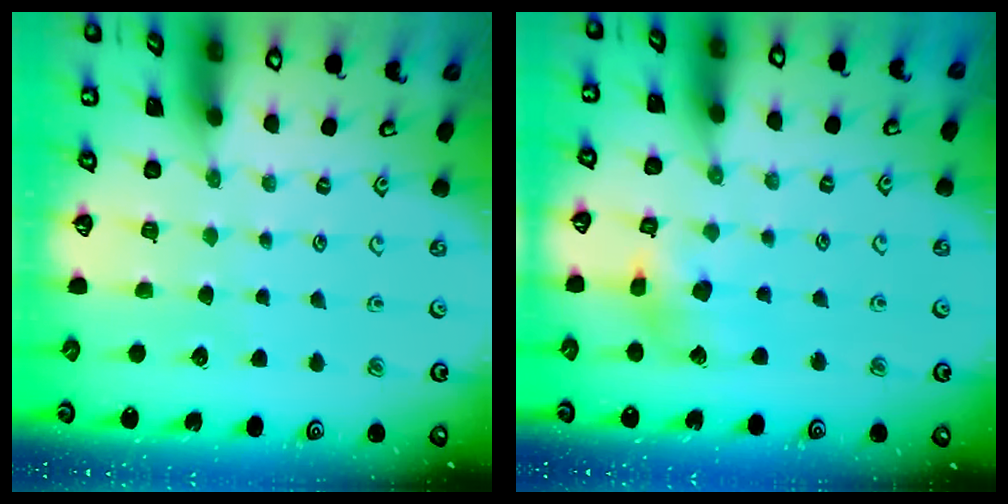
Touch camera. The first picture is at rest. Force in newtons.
{"total": 9.1, "press": 9.0, "slide": 1.3}